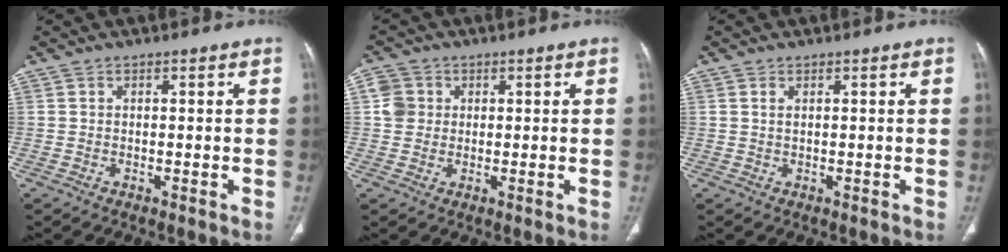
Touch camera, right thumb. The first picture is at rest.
{"total": 4.3, "force": [0.8, 4.1, 1.3], "torque": [-0.009, 0.006, 0.012]}
{"total": 0.8, "force": [0.3, 0.4, 0.7], "torque": [-0.017, 0.004, 0.010]}